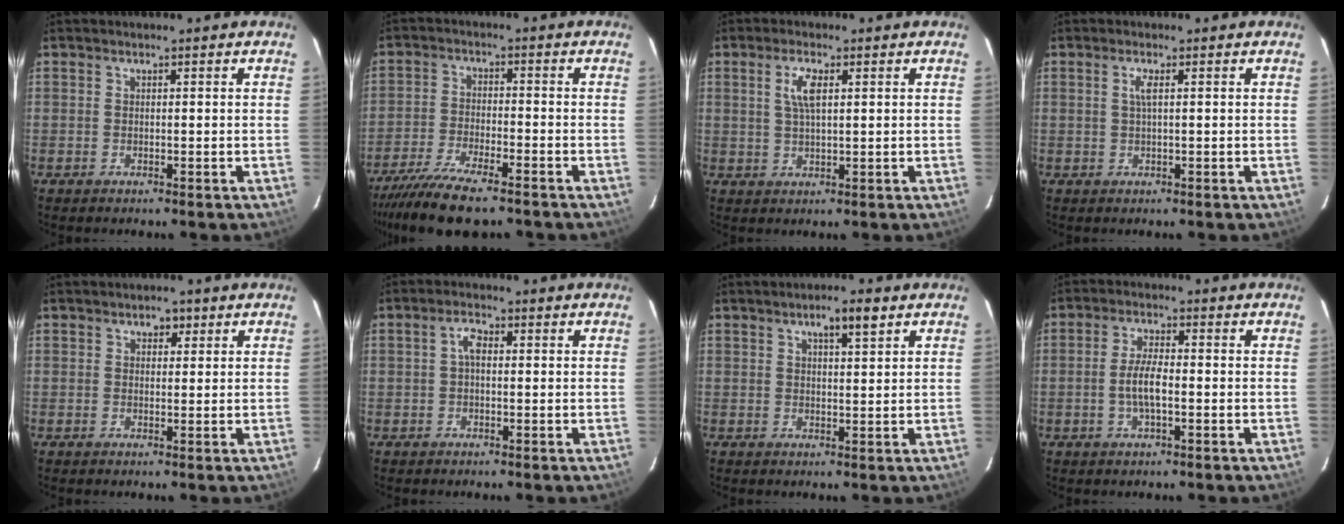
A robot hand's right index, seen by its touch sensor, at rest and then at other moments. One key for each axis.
{"total": 11.9, "fx": -9.6, "fy": 2.7, "fz": 6.6, "tx": -0.155, "ty": -0.031, "tz": -0.174}
{"total": 4.2, "fx": 1.4, "fy": 1.4, "fz": 3.7, "tx": -0.072, "ty": 0.004, "tz": 0.028}
{"total": 1.6, "fx": 0.3, "fy": -0.1, "fz": 1.6, "tx": -0.031, "ty": 0.001, "tz": 0.006}
{"total": 2.1, "fx": 1.1, "fy": 1.6, "fz": 0.9, "tx": -0.008, "ty": 0.008, "tz": 0.017}
{"total": 2.5, "fx": 0.2, "fy": 1.3, "fz": 2.1, "tx": -0.044, "ty": 0.010, "tz": 0.004}
{"total": 4.2, "fx": 2.5, "fy": 0.9, "fz": 3.3, "tx": -0.052, "ty": 0.005, "tz": 0.040}
{"total": 5.0, "fx": -1.0, "fy": 1.2, "fz": 4.7, "tx": -0.096, "ty": 0.003, "tz": -0.019}